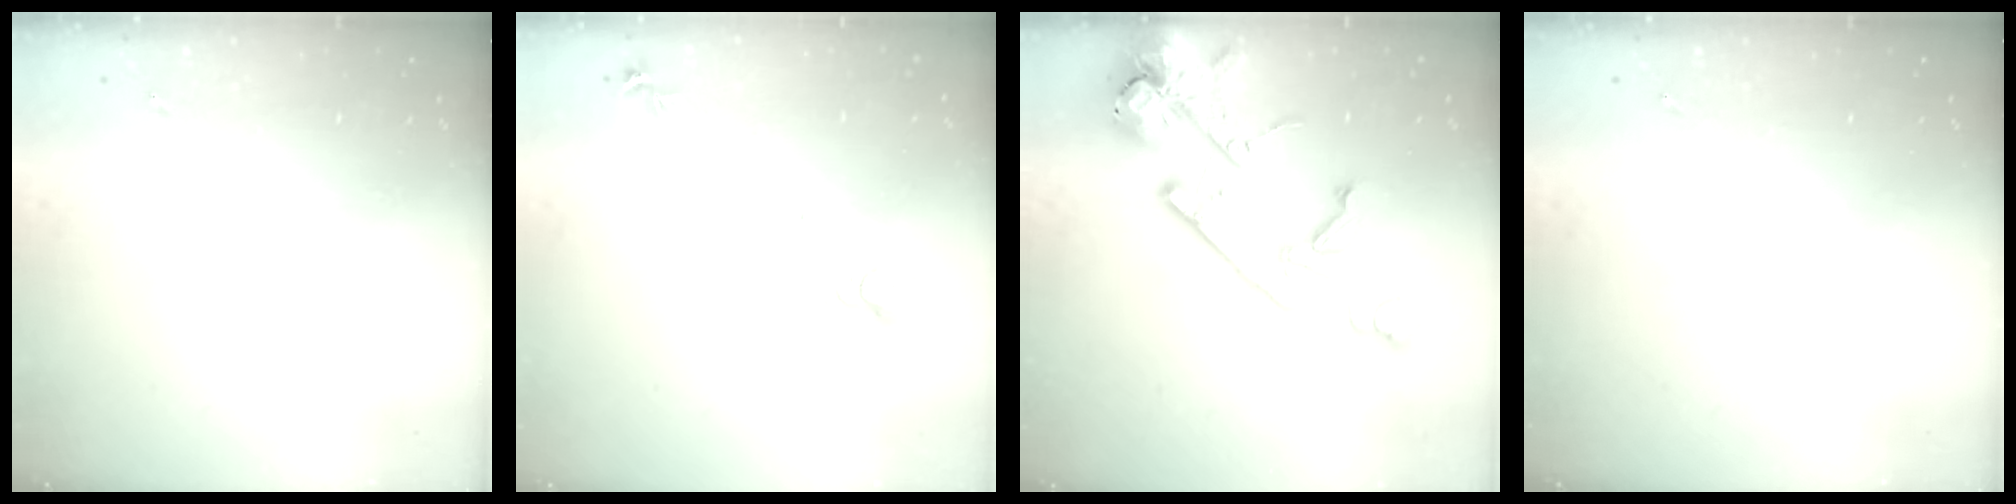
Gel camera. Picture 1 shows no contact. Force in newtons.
{"total": 4.0, "press": 4.0, "slide": 0.3}
{"total": 23.6, "press": 23.4, "slide": 3.5}
{"total": 0.0}